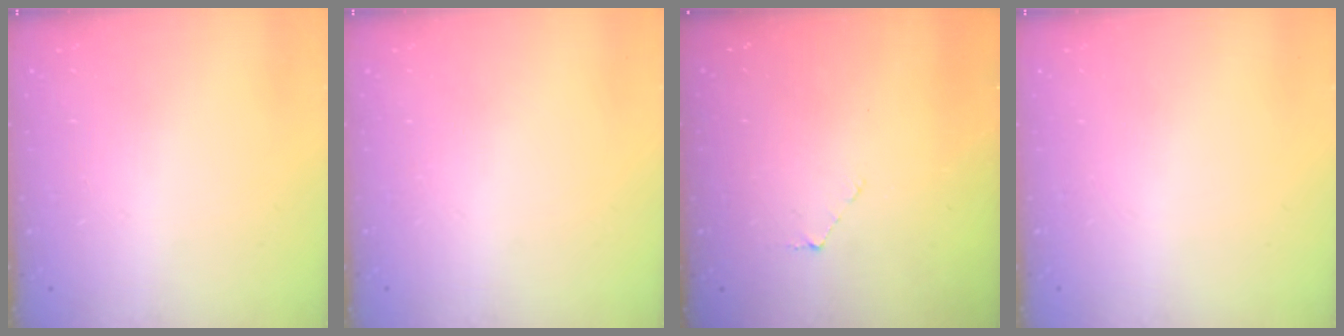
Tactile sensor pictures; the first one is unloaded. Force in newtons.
{"total": 0.0}
{"total": 3.5, "press": 3.5, "slide": 0.3}
{"total": 0.0}